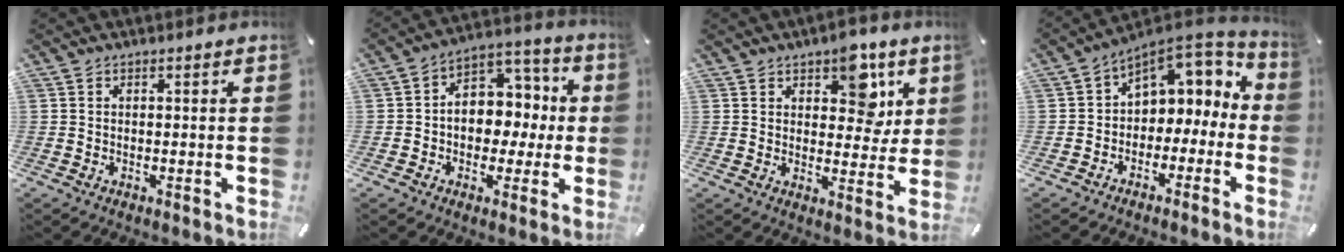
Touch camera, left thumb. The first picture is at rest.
{"total": 9.6, "force": [-0.9, 8.5, 4.4], "torque": [-0.058, 0.005, -0.014]}
{"total": 10.5, "force": [5.5, 6.5, 6.1], "torque": [-0.058, -0.030, 0.091]}
{"total": 7.3, "force": [2.5, 6.2, 3.1], "torque": [-0.049, -0.022, 0.048]}